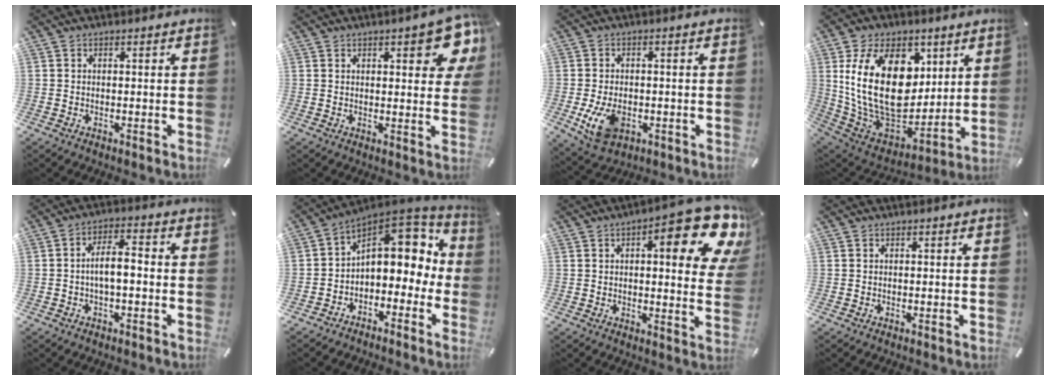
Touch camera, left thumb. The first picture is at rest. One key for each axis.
{"total": 10.5, "fx": 5.4, "fy": 3.4, "fz": 8.3, "tx": -0.097, "ty": -0.032, "tz": 0.086}
{"total": 8.0, "fx": -2.1, "fy": 5.3, "fz": 5.6, "tx": -0.121, "ty": -0.001, "tz": -0.038}
{"total": 24.6, "fx": 5.4, "fy": 16.5, "fz": 17.3, "tx": -0.333, "ty": -0.032, "tz": 0.100}
{"total": 6.2, "fx": -1.3, "fy": 2.6, "fz": 5.5, "tx": -0.101, "ty": 0.015, "tz": -0.025}
{"total": 12.8, "fx": 4.0, "fy": 8.4, "fz": 8.9, "tx": -0.115, "ty": -0.029, "tz": 0.068}
{"total": 17.0, "fx": 8.1, "fy": 5.3, "fz": 14.0, "tx": -0.173, "ty": -0.056, "tz": 0.121}
{"total": 0.0}